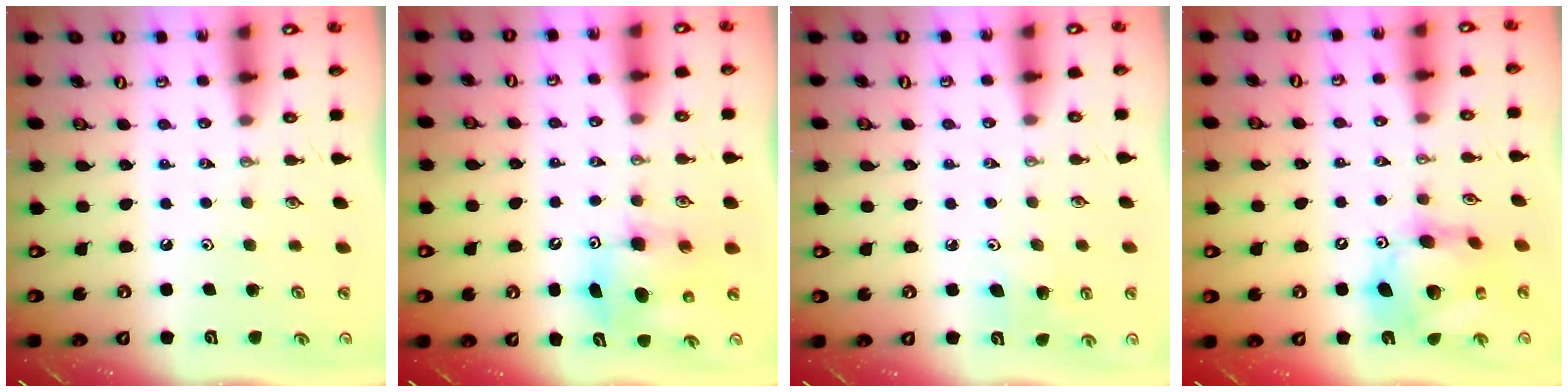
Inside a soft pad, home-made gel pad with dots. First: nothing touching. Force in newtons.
{"total": 8.0, "press": 7.8, "slide": 2.0}
{"total": 5.6, "press": 5.3, "slide": 2.0}
{"total": 15.5, "press": 15.5, "slide": 1.6}